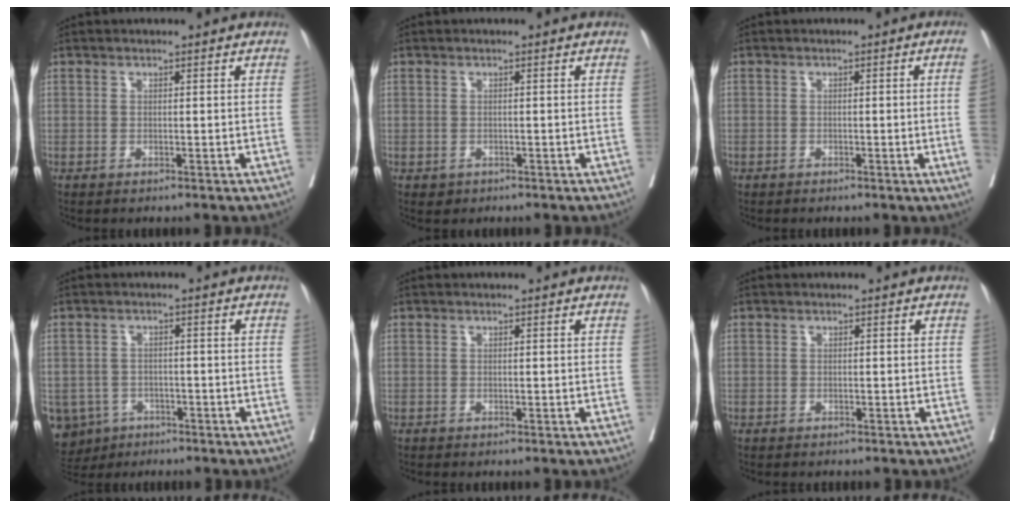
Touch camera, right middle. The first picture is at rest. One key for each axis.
{"total": 1.1, "fx": -0.6, "fy": 0.9, "fz": 0.2, "tx": -0.004, "ty": 0.002, "tz": -0.004}
{"total": 2.8, "fx": -0.7, "fy": -0.9, "fz": 2.6, "tx": -0.034, "ty": -0.003, "tz": -0.010}
{"total": 8.3, "fx": -4.7, "fy": 6.7, "fz": 1.5, "tx": -0.042, "ty": 0.000, "tz": -0.066}
{"total": 0.0}
{"total": 1.1, "fx": -1.1, "fy": 0.3, "fz": 0.4, "tx": -0.008, "ty": -0.003, "tz": -0.015}